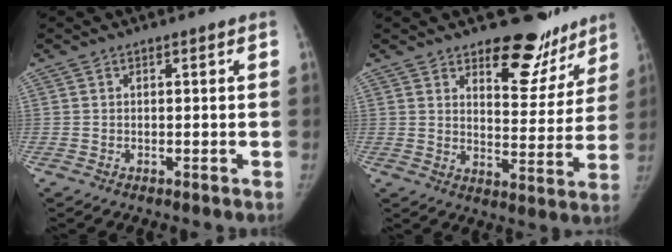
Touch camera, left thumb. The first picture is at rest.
{"total": 13.4, "force": [10.4, 6.3, 5.5], "torque": [-0.013, -0.081, 0.139]}